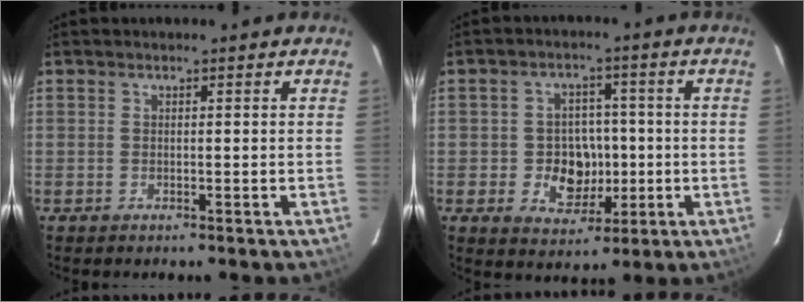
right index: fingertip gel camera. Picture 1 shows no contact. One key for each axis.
{"total": 8.1, "fx": -1.3, "fy": 7.0, "fz": 3.9, "tx": -0.084, "ty": 0.011, "tz": -0.007}